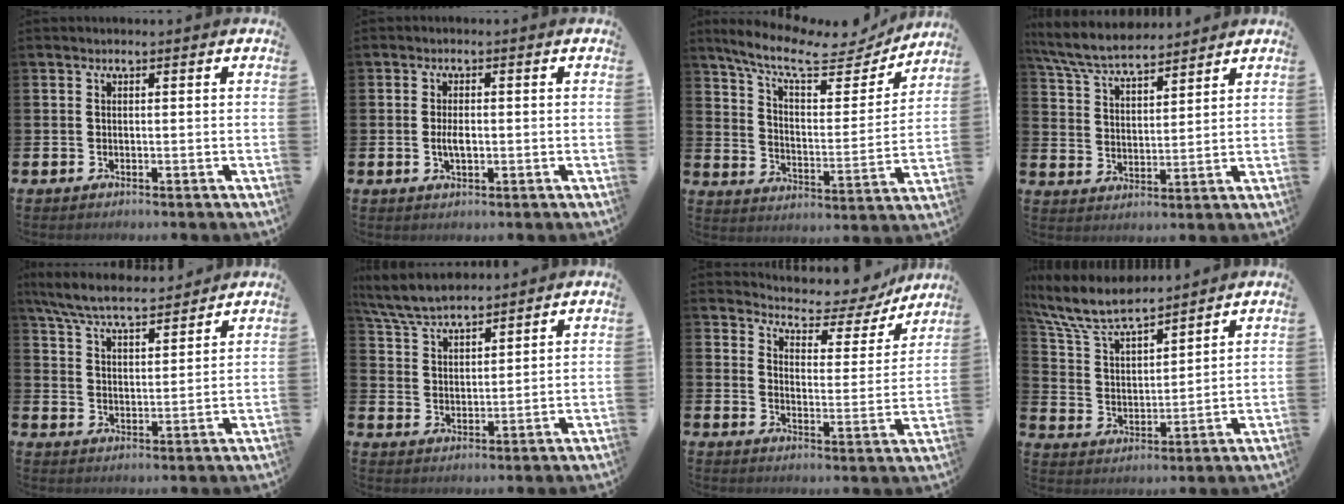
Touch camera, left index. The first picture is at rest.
{"total": 2.5, "force": [-0.3, 1.2, 2.2], "torque": [-0.039, 0.001, -0.006]}
{"total": 10.4, "force": [8.7, 2.9, 4.9], "torque": [-0.112, -0.056, 0.142]}
{"total": 7.0, "force": [6.6, 1.2, 1.9], "torque": [-0.067, -0.026, 0.121]}
{"total": 7.3, "force": [6.8, 1.0, 2.4], "torque": [-0.074, -0.032, 0.123]}
{"total": 6.4, "force": [6.1, 1.3, 1.6], "torque": [-0.057, -0.020, 0.113]}
{"total": 5.6, "force": [5.2, 1.7, 1.1], "torque": [-0.037, -0.048, 0.083]}
{"total": 8.6, "force": [7.9, 1.7, 3.0], "torque": [-0.096, -0.043, 0.142]}